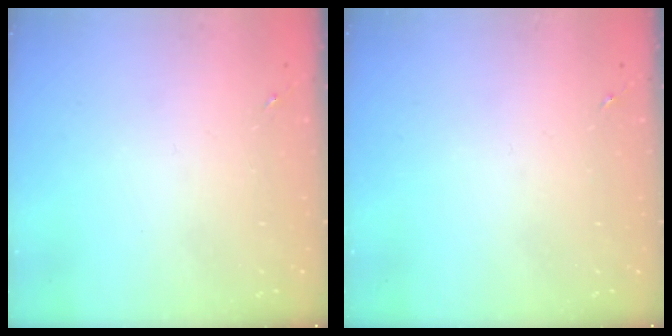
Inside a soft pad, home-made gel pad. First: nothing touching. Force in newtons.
{"total": 0.0}